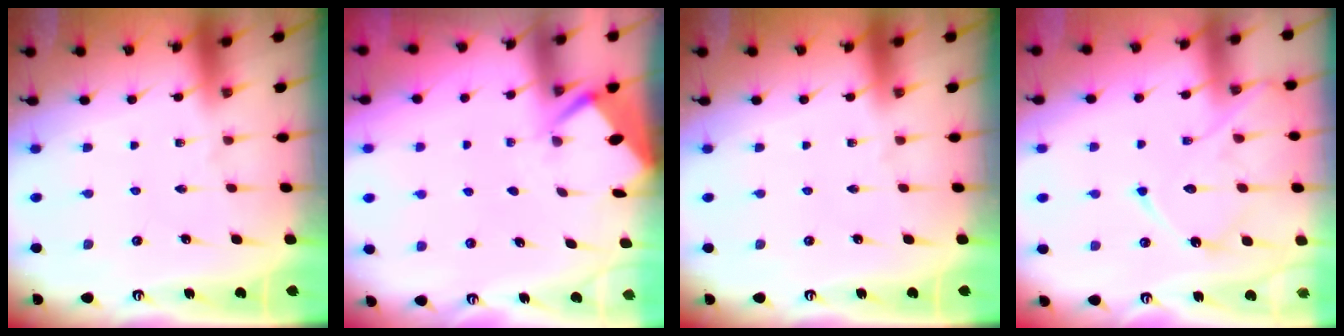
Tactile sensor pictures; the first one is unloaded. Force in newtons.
{"total": 2.8, "press": 2.8, "slide": 0.3}
{"total": 0.0}
{"total": 14.2, "press": 14.2, "slide": 1.0}